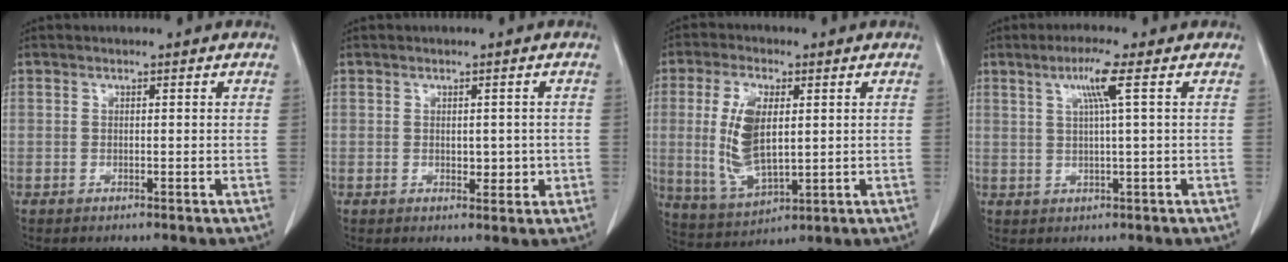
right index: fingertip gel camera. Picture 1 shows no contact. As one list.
[{"total": 3.3, "force": [-0.3, 1.9, 2.7], "torque": [-0.034, 0.003, 0.004]}, {"total": 11.0, "force": [1.0, 4.6, 10.0], "torque": [-0.220, 0.000, 0.029]}, {"total": 4.9, "force": [1.8, -0.6, 4.5], "torque": [-0.084, 0.002, 0.034]}]